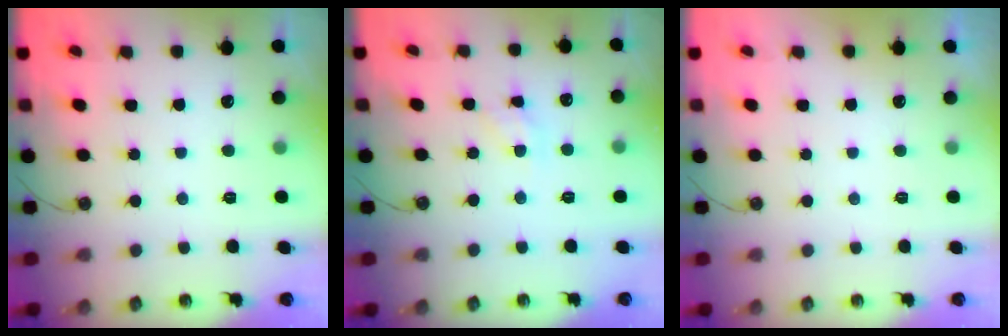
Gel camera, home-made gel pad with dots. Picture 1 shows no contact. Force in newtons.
{"total": 6.3, "press": 6.3, "slide": 0.4}
{"total": 0.0}